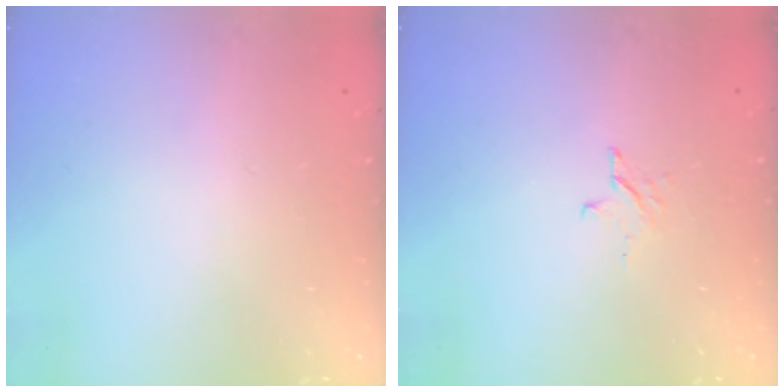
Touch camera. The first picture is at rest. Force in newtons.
{"total": 2.6, "press": 2.6, "slide": 0.3}